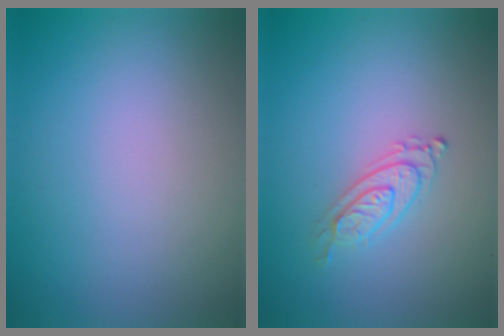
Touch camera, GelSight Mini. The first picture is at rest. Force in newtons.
{"total": 2.2, "press": 2.0, "slide": 0.8}